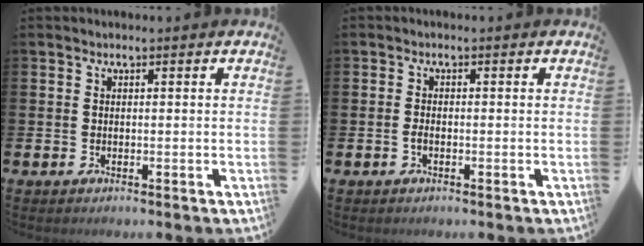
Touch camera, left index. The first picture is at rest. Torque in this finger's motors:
{"motor_torque": [0.21, 0.16, 0.00, 0.01]}